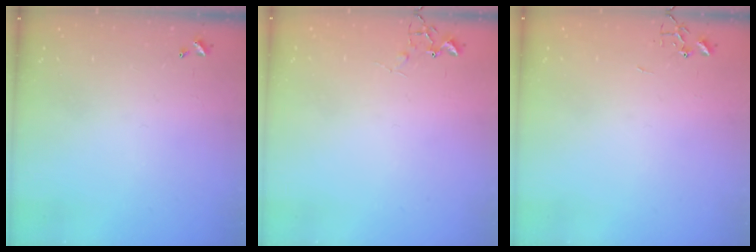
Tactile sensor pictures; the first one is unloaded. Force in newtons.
{"total": 5.4, "press": 5.3, "slide": 0.8}
{"total": 0.0}